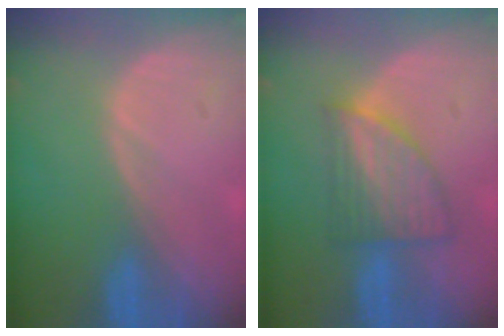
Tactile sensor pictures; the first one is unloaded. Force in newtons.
{"total": 6.9, "press": 6.5, "slide": 2.5}